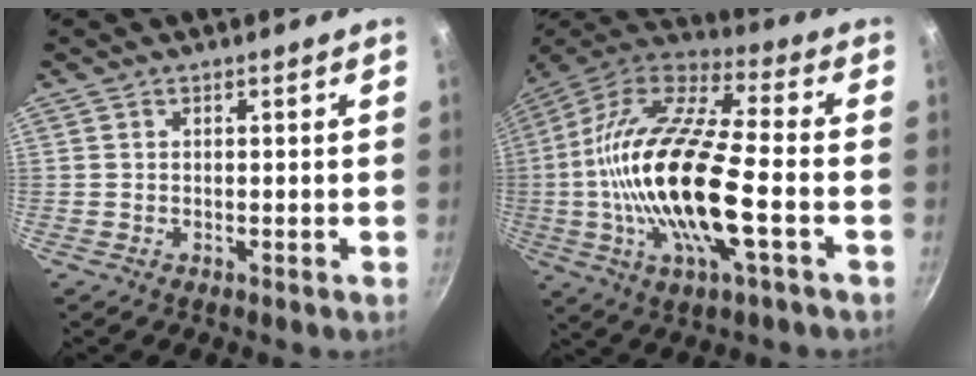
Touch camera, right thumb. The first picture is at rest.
{"total": 24.5, "force": [-3.6, 8.2, 22.8], "torque": [-0.445, 0.023, -0.083]}